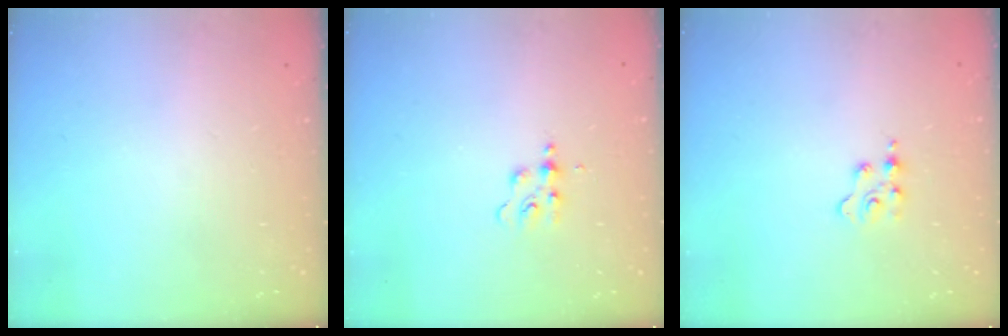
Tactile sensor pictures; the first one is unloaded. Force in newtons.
{"total": 4.0, "press": 3.9, "slide": 0.5}
{"total": 2.5, "press": 2.5, "slide": 0.4}